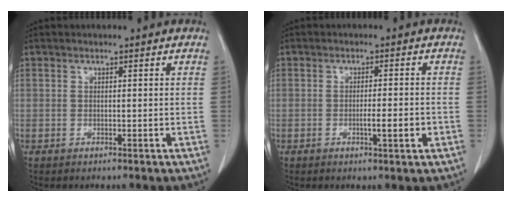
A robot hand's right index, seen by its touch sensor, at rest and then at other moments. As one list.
[{"total": 3.6, "force": [-1.1, 0.2, 3.4], "torque": [-0.054, -0.003, -0.015]}]